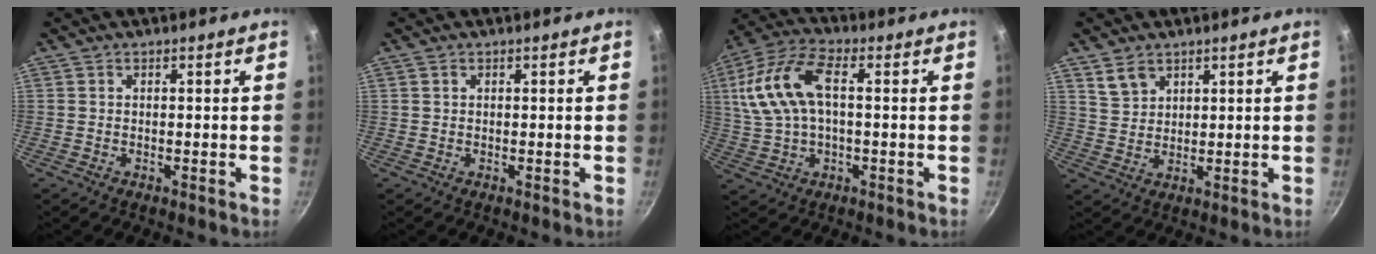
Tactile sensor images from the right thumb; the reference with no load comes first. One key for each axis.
{"total": 0.6, "fx": 0.3, "fy": 0.5, "fz": 0.3, "tx": -0.004, "ty": 0.002, "tz": 0.004}
{"total": 13.7, "fx": 1.7, "fy": 7.2, "fz": 11.6, "tx": -0.244, "ty": 0.025, "tz": 0.027}
{"total": 4.6, "fx": 3.0, "fy": 3.0, "fz": 1.9, "tx": -0.024, "ty": -0.009, "tz": 0.063}